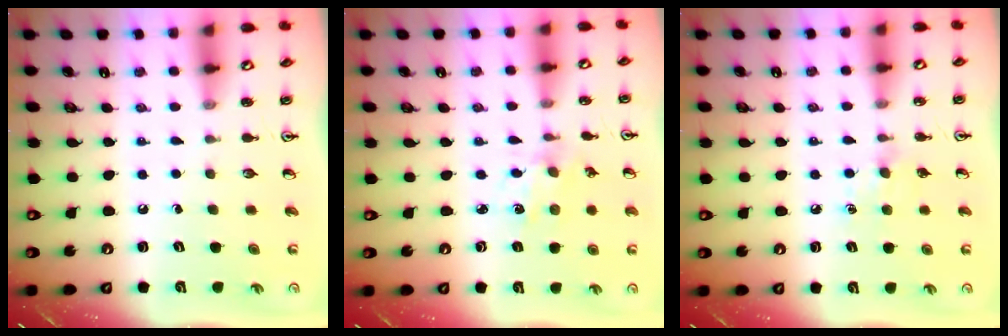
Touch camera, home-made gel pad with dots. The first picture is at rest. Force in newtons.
{"total": 1.3, "press": 1.3, "slide": 0.1}
{"total": 4.7, "press": 4.6, "slide": 0.8}